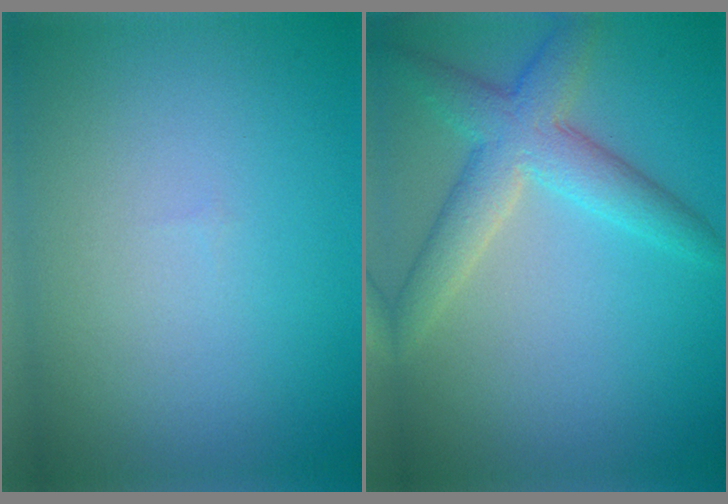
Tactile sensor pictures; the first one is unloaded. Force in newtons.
{"total": 4.8, "press": 4.8, "slide": 0.3}